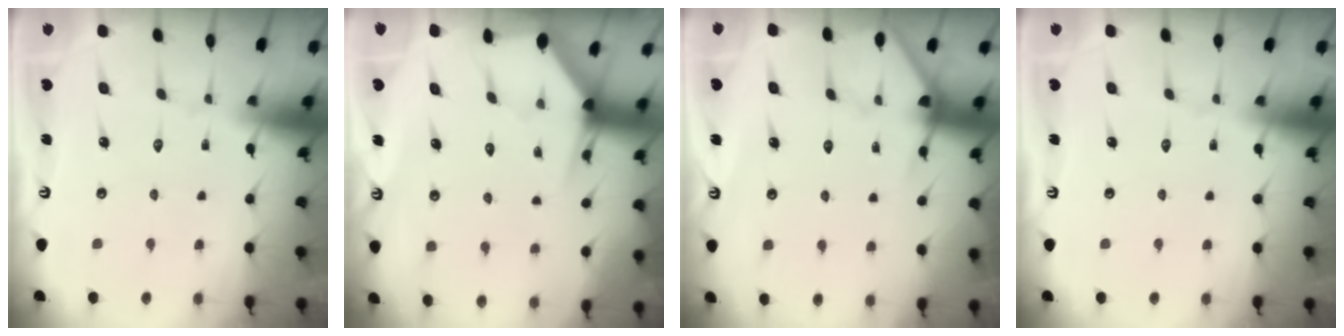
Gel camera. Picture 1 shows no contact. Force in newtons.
{"total": 3.1, "press": 3.1, "slide": 0.4}
{"total": 4.9, "press": 4.8, "slide": 0.2}
{"total": 0.0}